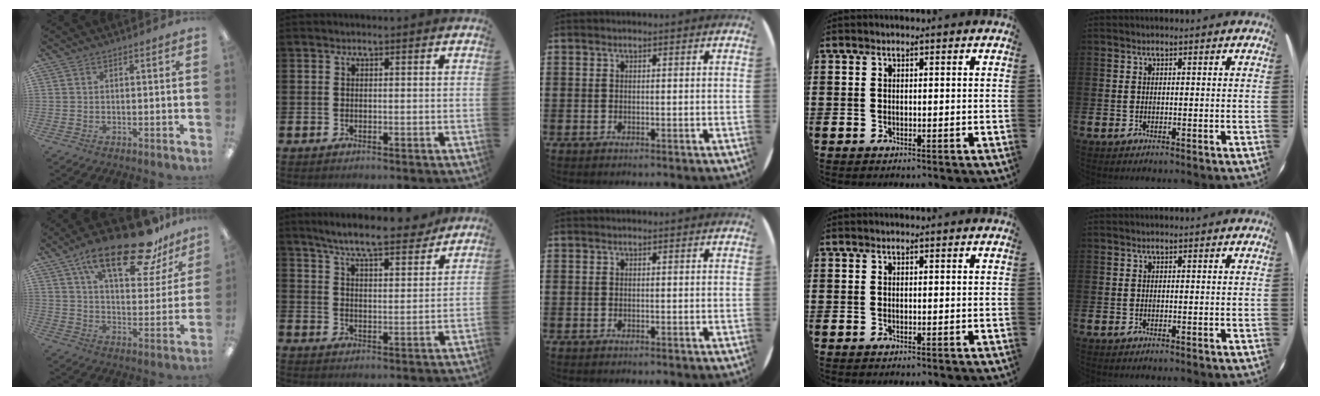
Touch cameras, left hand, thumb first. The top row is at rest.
{"thumb": {"total": 22.5, "force": [15.1, 8.2, 14.5], "torque": [-0.223, -0.082, 0.251]}, "index": {"total": 8.1, "force": [7.5, 0.8, 2.8], "torque": [-0.068, -0.045, 0.132]}}